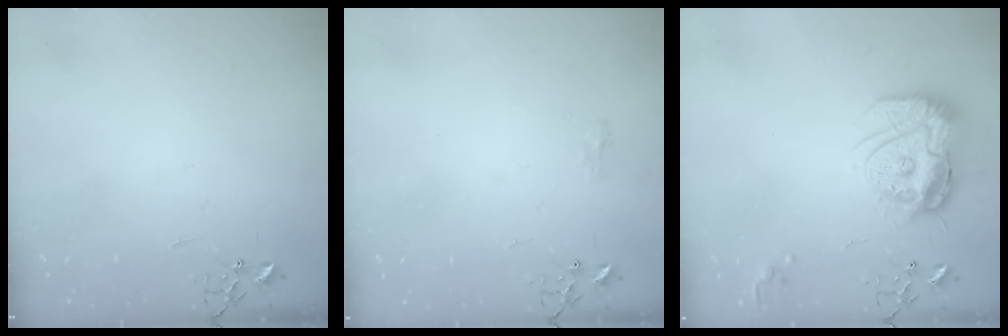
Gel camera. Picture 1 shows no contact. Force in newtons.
{"total": 6.3, "press": 6.3, "slide": 0.8}
{"total": 17.0, "press": 16.9, "slide": 1.4}